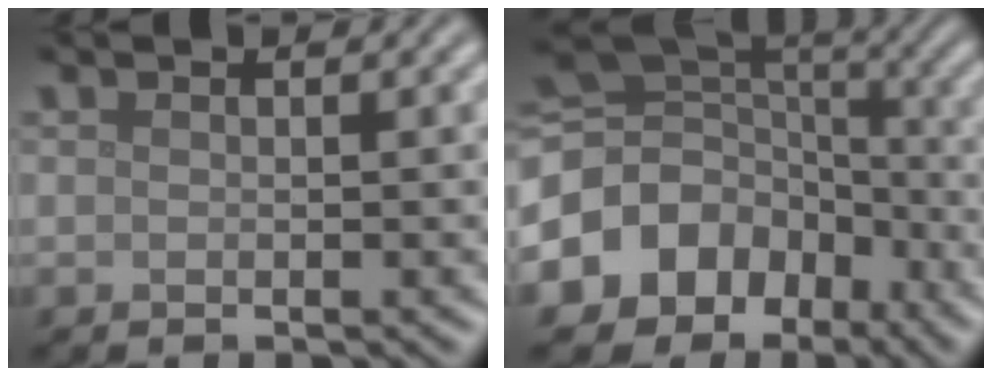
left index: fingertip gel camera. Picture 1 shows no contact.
{"total": 13.1, "force": [-6.5, 10.5, 4.5], "torque": [-0.124, -0.006, -0.112]}